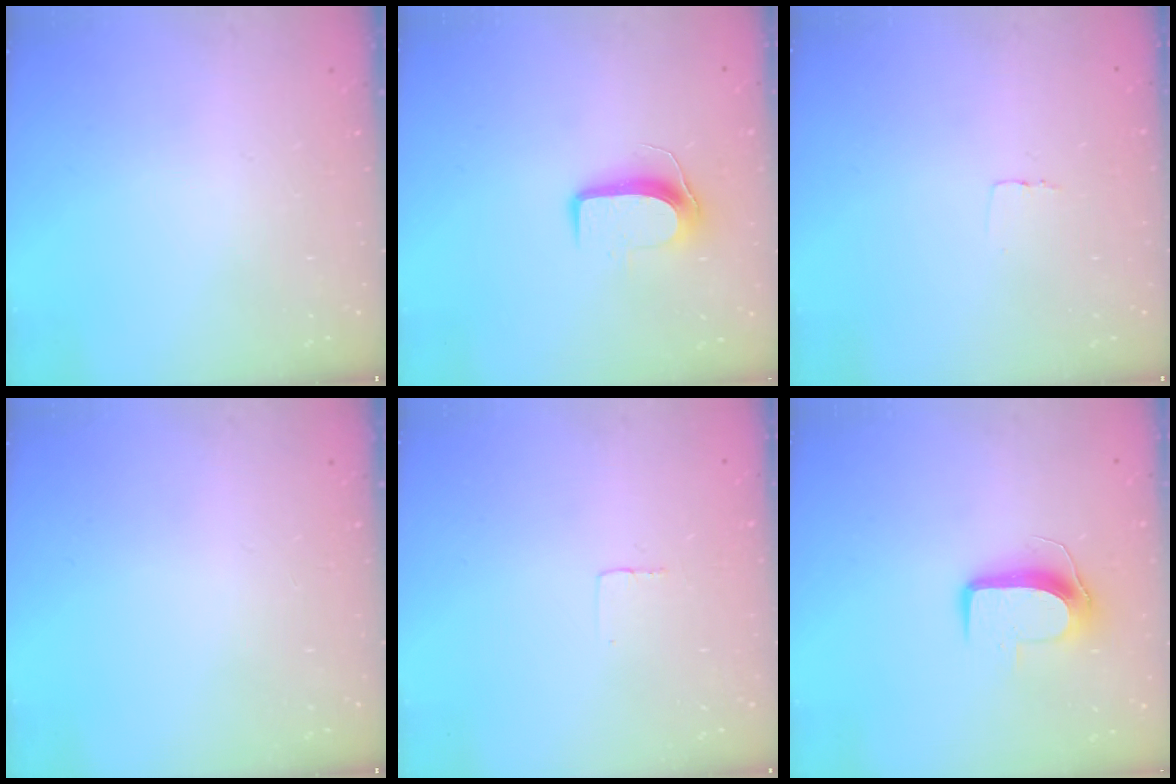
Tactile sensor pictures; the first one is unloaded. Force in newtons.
{"total": 8.9, "press": 8.9, "slide": 0.7}
{"total": 2.6, "press": 2.6, "slide": 0.1}
{"total": 0.0}
{"total": 2.4, "press": 2.4, "slide": 0.1}
{"total": 9.6, "press": 9.6, "slide": 0.3}